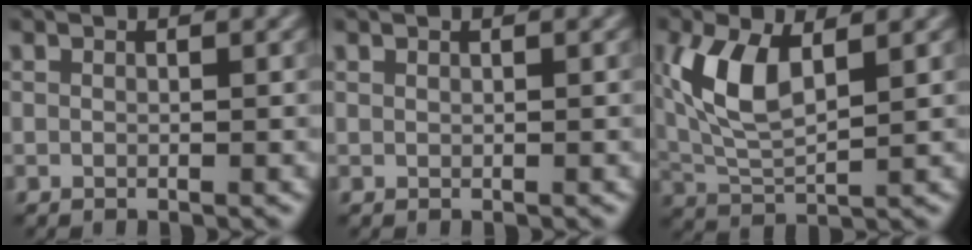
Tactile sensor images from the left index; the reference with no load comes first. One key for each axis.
{"total": 0.0}
{"total": 6.3, "fx": 1.6, "fy": 3.0, "fz": 5.3, "tx": -0.124, "ty": 0.002, "tz": 0.037}